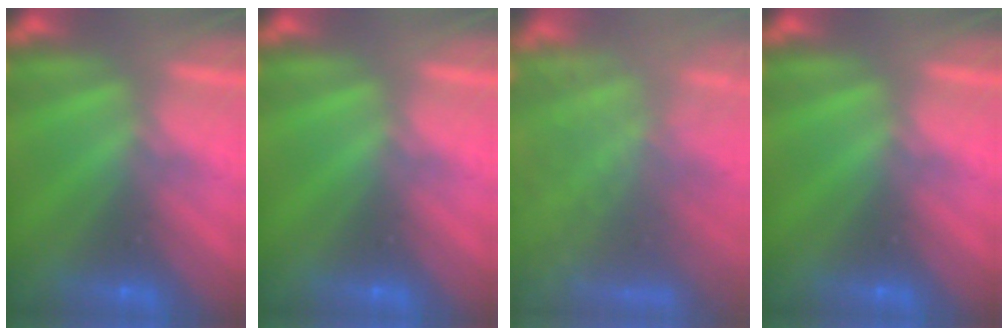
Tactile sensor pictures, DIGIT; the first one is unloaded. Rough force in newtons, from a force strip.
{"total": 0.0}
{"total": 7.8}
{"total": 0.0}